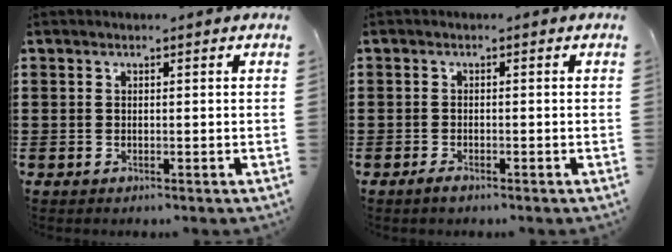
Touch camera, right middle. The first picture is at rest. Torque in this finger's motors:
{"motor_torque": [0.87, 0.34, 0.23, 0.12]}